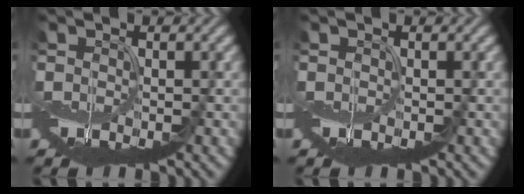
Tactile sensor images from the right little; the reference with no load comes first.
{"total": 0.0}